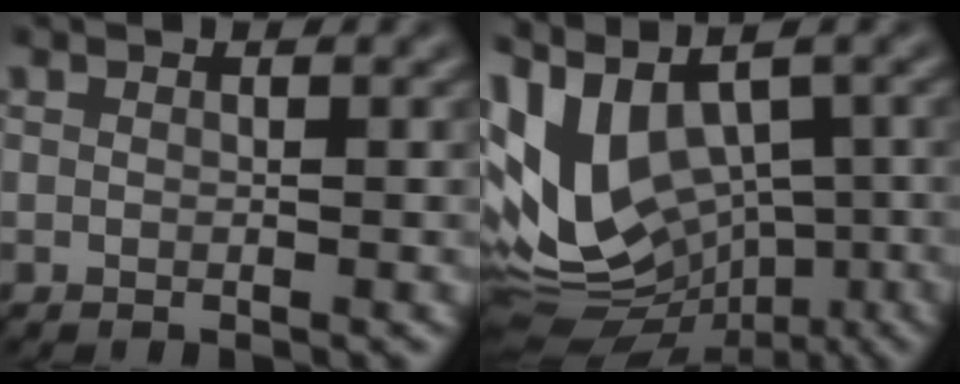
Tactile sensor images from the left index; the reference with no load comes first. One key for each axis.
{"total": 11.4, "fx": -0.3, "fy": 7.1, "fz": 8.9, "tx": -0.180, "ty": -0.001, "tz": 0.010}